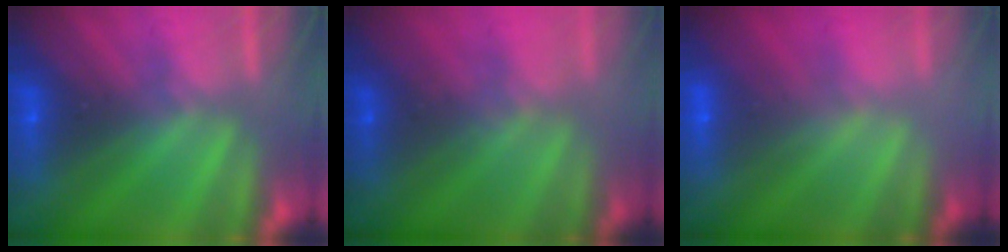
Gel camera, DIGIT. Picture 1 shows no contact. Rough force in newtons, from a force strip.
{"total": 1.5}
{"total": 2.2}